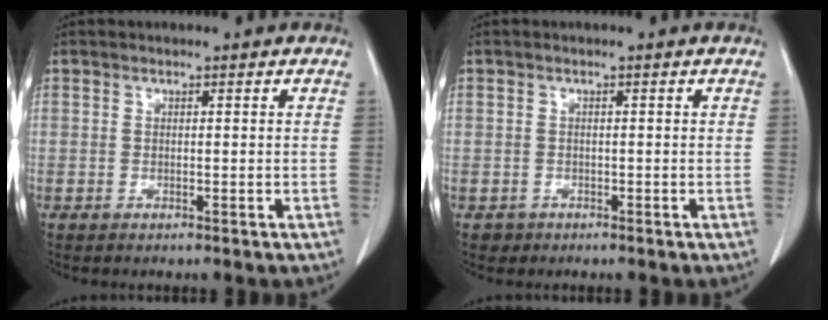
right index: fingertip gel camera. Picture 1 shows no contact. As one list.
[{"total": 1.5, "force": [-0.9, 1.2, -0.2], "torque": [-0.001, 0.006, -0.017]}]